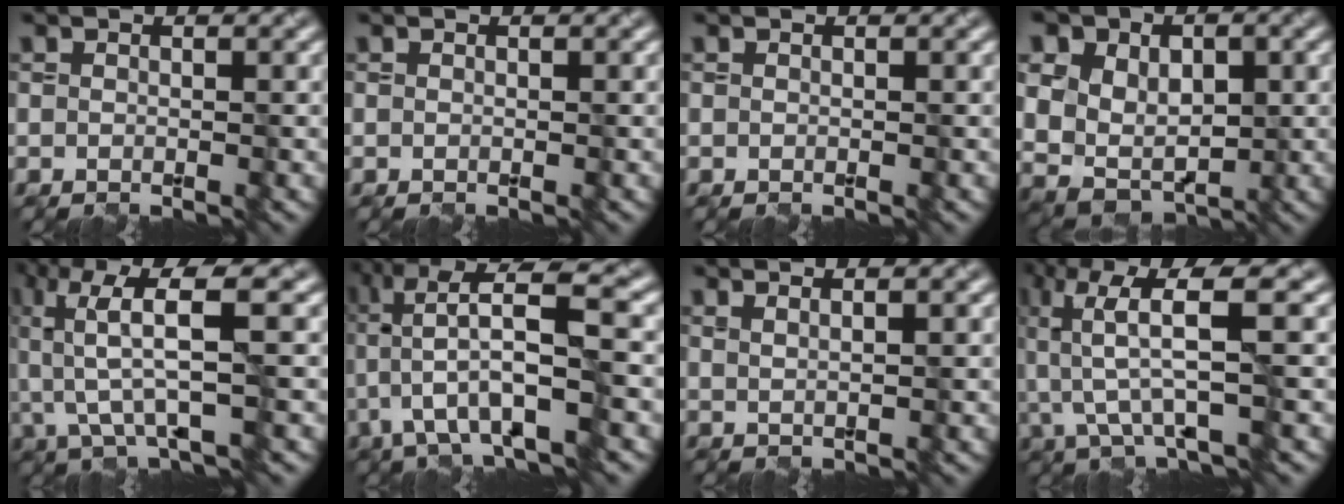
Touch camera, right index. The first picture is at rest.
{"total": 0.0}
{"total": 0.0}
{"total": 8.1, "force": [1.6, 6.2, 4.9], "torque": [-0.071, 0.018, 0.023]}
{"total": 5.8, "force": [0.5, 1.0, 5.7], "torque": [-0.132, 0.004, 0.014]}
{"total": 9.1, "force": [-0.8, 2.4, 8.8], "torque": [-0.167, 0.008, -0.008]}
{"total": 2.6, "force": [1.6, 1.1, 1.7], "torque": [-0.012, 0.018, 0.003]}
{"total": 5.7, "force": [0.2, 0.9, 5.6], "torque": [-0.130, 0.003, 0.011]}